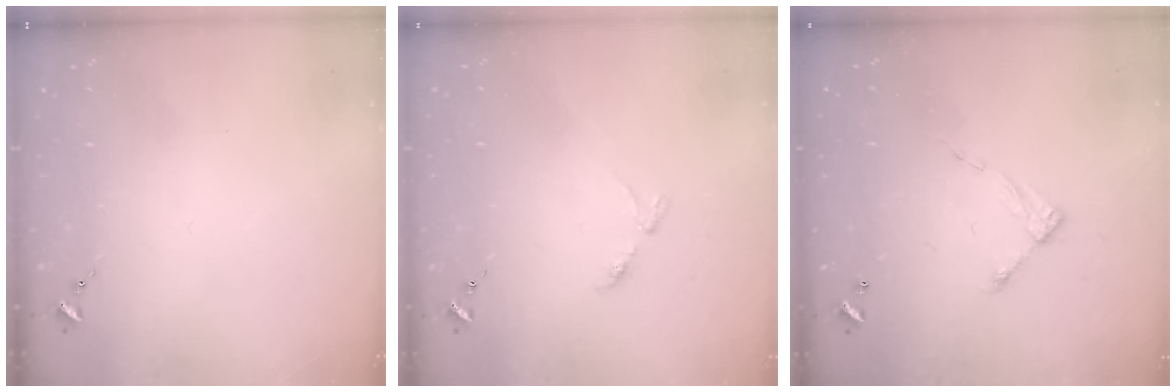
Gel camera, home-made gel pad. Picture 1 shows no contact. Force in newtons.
{"total": 2.8, "press": 2.8, "slide": 0.5}
{"total": 6.0, "press": 6.0, "slide": 0.4}